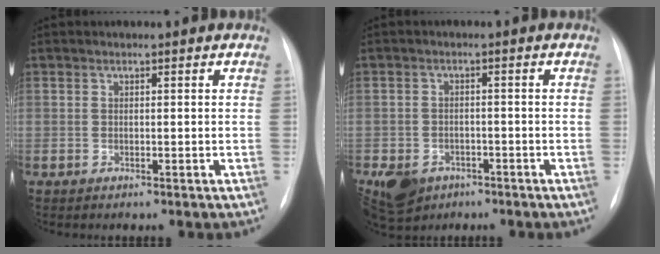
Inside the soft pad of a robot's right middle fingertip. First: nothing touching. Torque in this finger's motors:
{"motor_torque": [0.85, -0.83, 0.36, 0.07]}